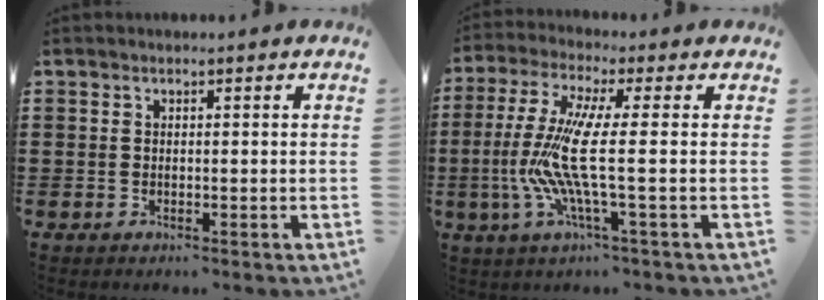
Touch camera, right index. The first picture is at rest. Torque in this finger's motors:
{"motor_torque": [2.14, 0.00, 0.79, 0.21]}